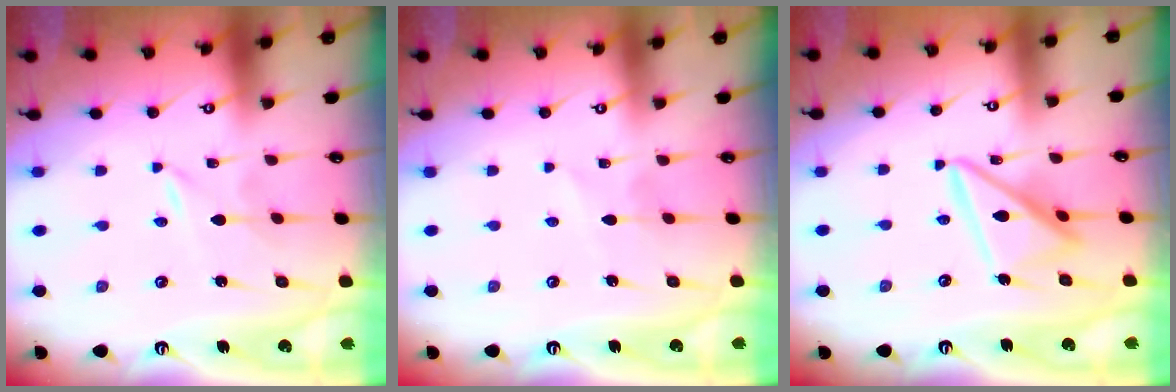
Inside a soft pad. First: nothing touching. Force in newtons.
{"total": 2.6, "press": 2.6, "slide": 0.3}
{"total": 14.3, "press": 14.2, "slide": 1.5}